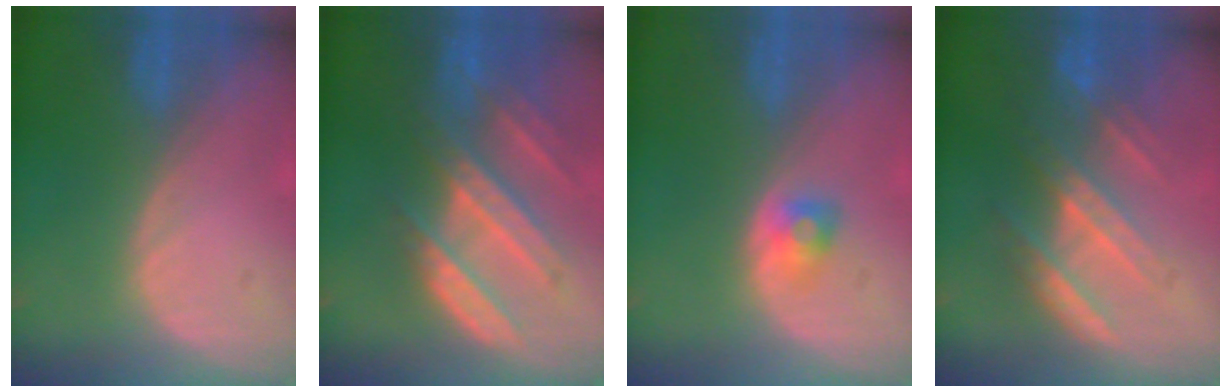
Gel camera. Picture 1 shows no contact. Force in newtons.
{"total": 9.0, "press": 8.1, "slide": 4.0}
{"total": 2.4, "press": 2.3, "slide": 0.8}
{"total": 7.1, "press": 6.8, "slide": 1.9}